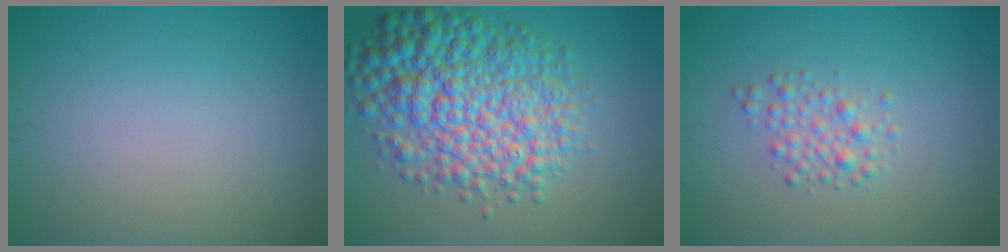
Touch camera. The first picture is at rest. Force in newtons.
{"total": 9.8, "press": 9.8, "slide": 0.2}
{"total": 2.1, "press": 2.1, "slide": 0.0}